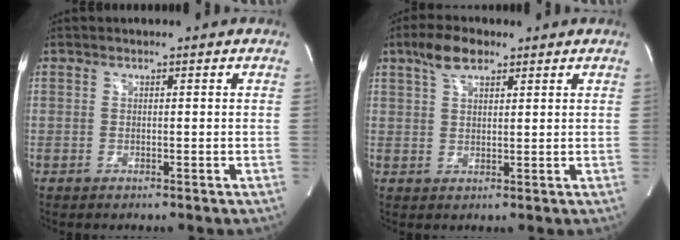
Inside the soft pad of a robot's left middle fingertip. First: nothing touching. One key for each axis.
{"total": 5.2, "fx": 3.4, "fy": 2.1, "fz": 3.3, "tx": -0.071, "ty": 0.015, "tz": 0.065}